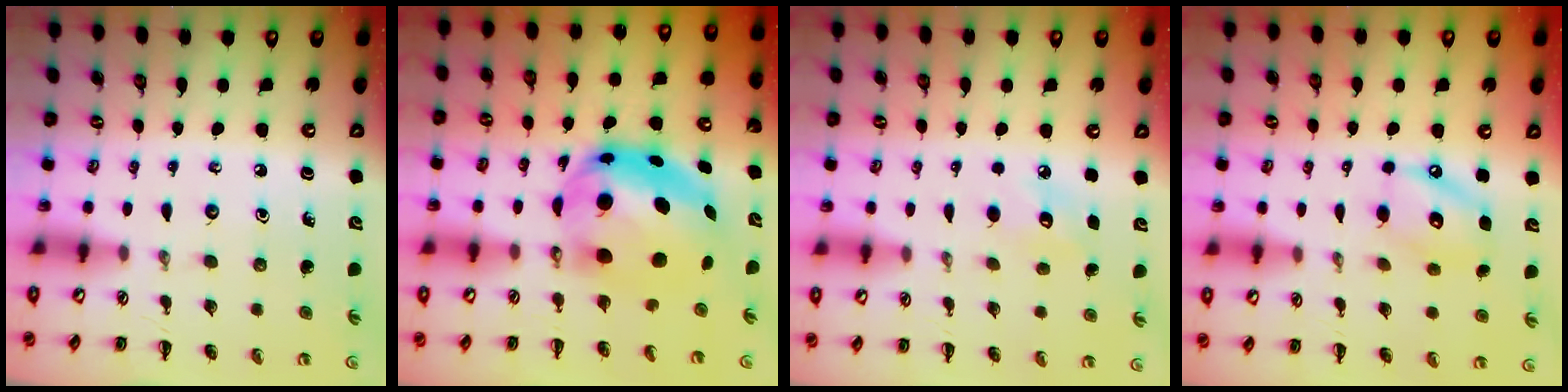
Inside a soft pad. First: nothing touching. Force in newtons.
{"total": 8.4, "press": 8.2, "slide": 1.8}
{"total": 5.9, "press": 5.6, "slide": 1.7}
{"total": 9.2, "press": 9.1, "slide": 1.2}